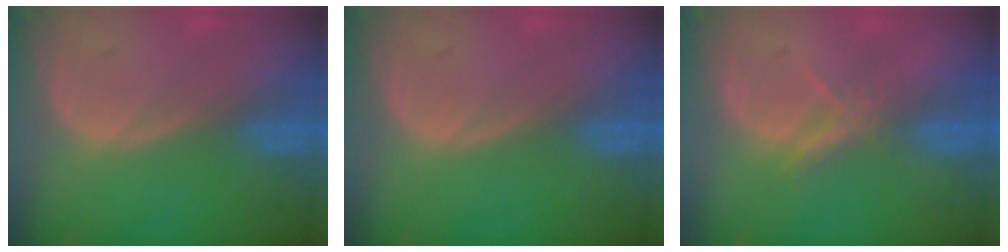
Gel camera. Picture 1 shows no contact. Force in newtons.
{"total": 0.0}
{"total": 2.6, "press": 2.5, "slide": 0.9}